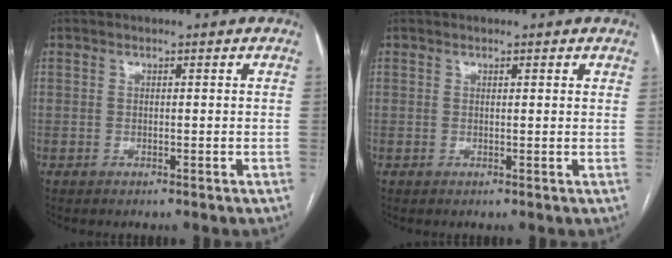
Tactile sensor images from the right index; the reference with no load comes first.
{"total": 1.2, "force": [0.9, 0.3, 0.6], "torque": [-0.011, 0.003, 0.008]}